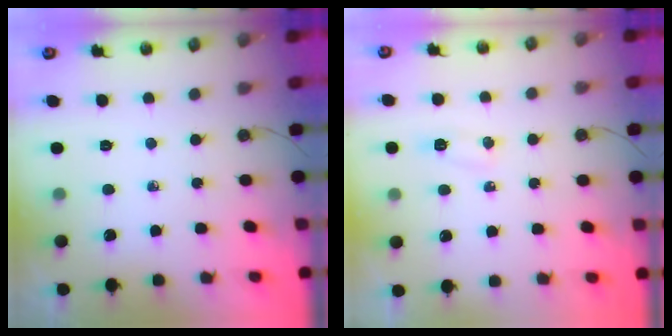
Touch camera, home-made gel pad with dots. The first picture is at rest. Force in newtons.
{"total": 8.3, "press": 5.0, "slide": 6.6}